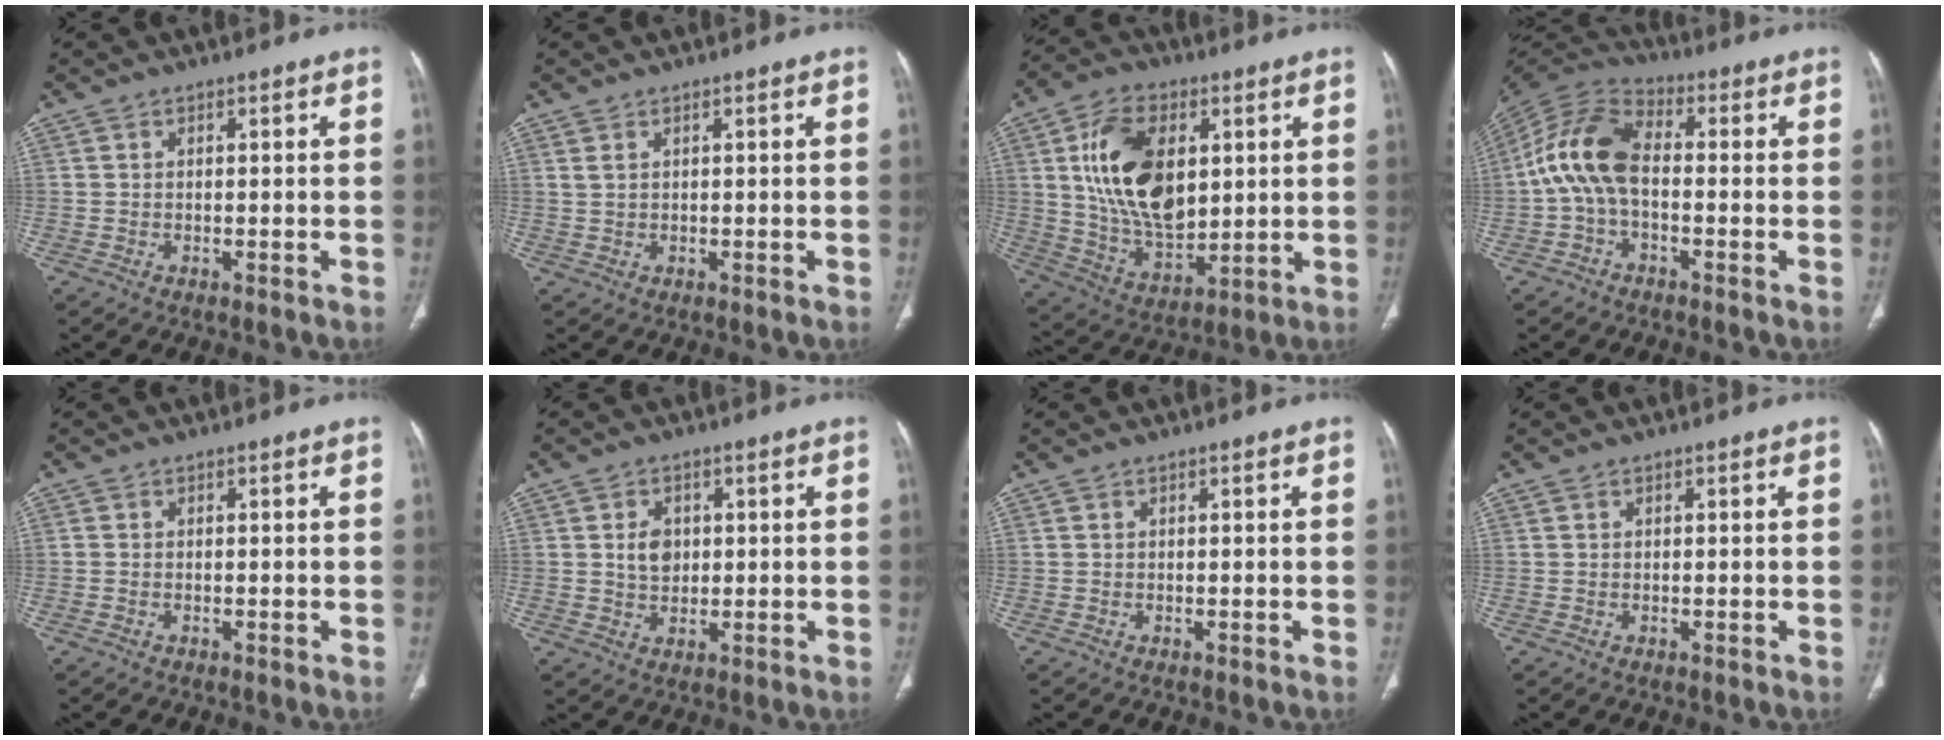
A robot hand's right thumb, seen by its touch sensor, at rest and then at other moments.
{"total": 1.2, "force": [0.8, 0.5, 0.9], "torque": [-0.021, 0.005, 0.023]}
{"total": 19.2, "force": [4.4, 11.5, 14.7], "torque": [-0.236, -0.017, 0.089]}
{"total": 11.5, "force": [-1.1, 6.5, 9.4], "torque": [-0.187, 0.032, -0.033]}
{"total": 0.0}
{"total": 4.3, "force": [0.7, 3.3, 2.7], "torque": [-0.030, -0.004, 0.014]}
{"total": 0.0}
{"total": 0.0}